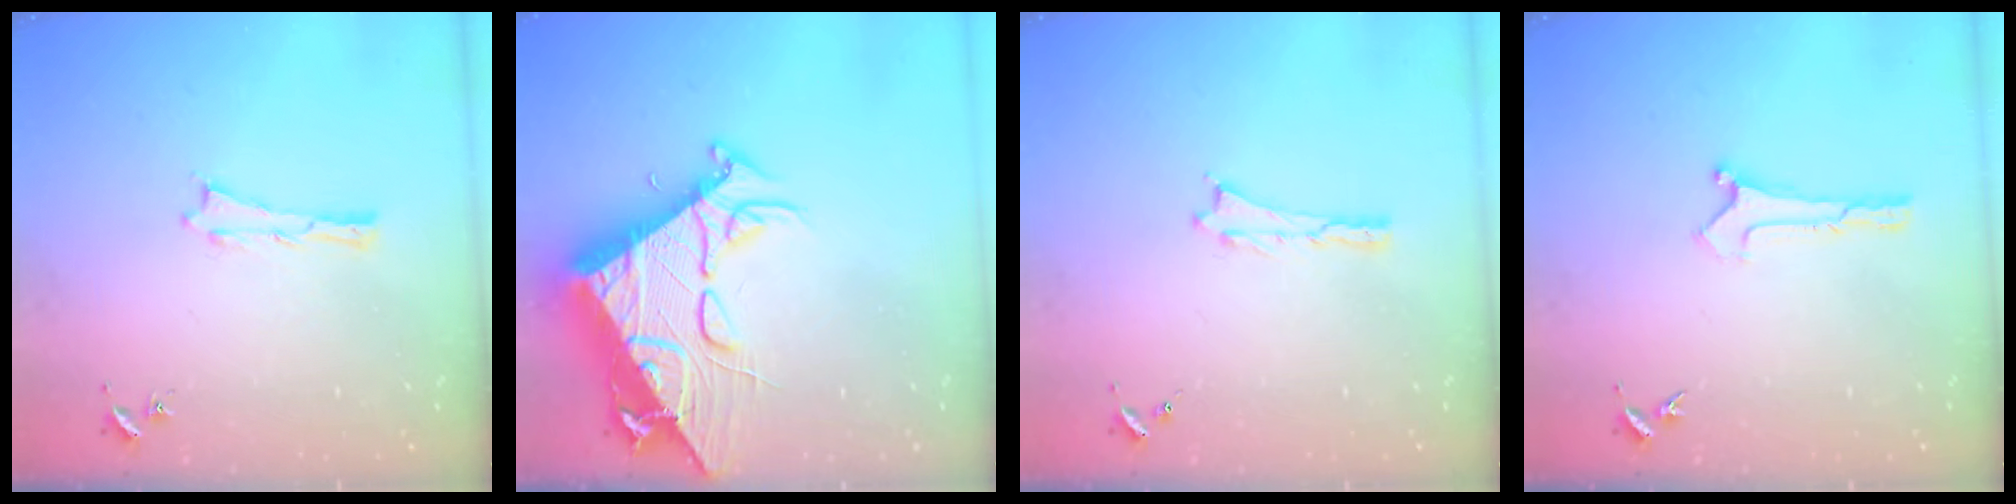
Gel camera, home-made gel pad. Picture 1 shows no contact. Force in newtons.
{"total": 15.2, "press": 15.0, "slide": 1.9}
{"total": 0.0}
{"total": 0.0}